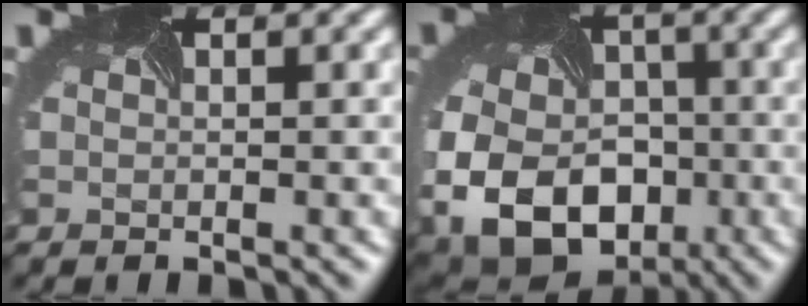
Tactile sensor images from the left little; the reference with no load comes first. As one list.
[{"total": 14.4, "force": [-4.2, 10.6, 8.9], "torque": [-0.176, -0.054, -0.047]}]